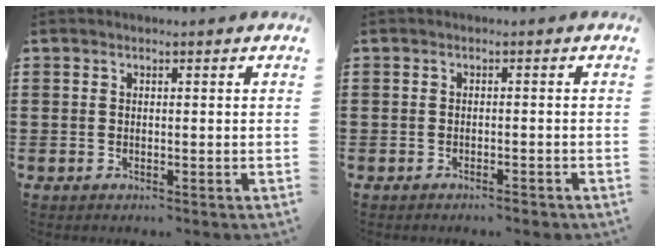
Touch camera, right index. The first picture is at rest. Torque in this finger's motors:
{"motor_torque": [1.09, 1.05, 0.03, 0.00]}